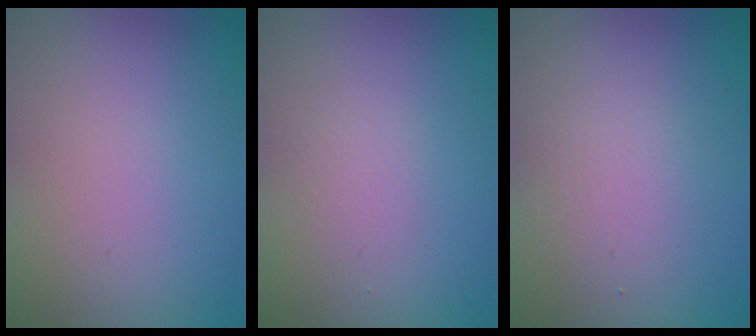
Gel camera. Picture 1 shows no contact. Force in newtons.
{"total": 0.8, "press": 0.8, "slide": 0.0}
{"total": 2.3, "press": 2.3, "slide": 0.1}